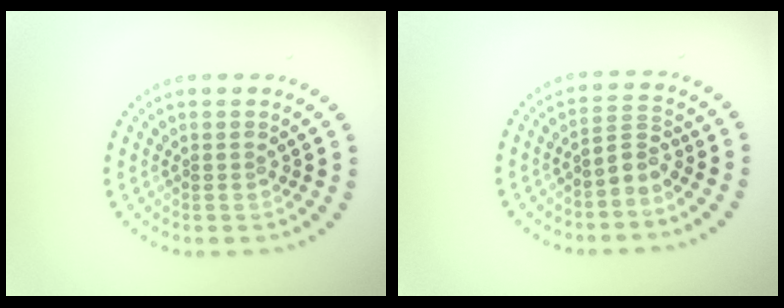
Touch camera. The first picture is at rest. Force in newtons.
{"total": 2.2, "press": 1.5, "slide": 1.6}